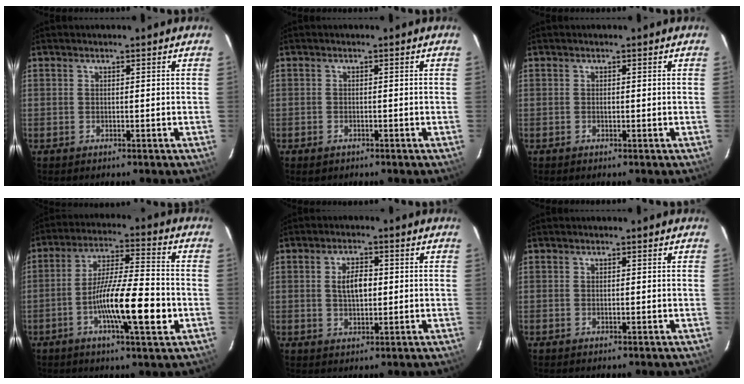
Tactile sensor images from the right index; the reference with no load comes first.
{"total": 1.3, "force": [-0.9, 0.9, 0.2], "torque": [-0.008, -0.002, -0.014]}
{"total": 0.7, "force": [-0.2, 0.5, 0.5], "torque": [-0.008, 0.002, -0.003]}
{"total": 13.9, "force": [-4.5, 1.8, 13.1], "torque": [-0.232, -0.005, -0.080]}
{"total": 4.9, "force": [0.5, 2.6, 4.2], "torque": [-0.076, 0.006, 0.012]}
{"total": 0.0}